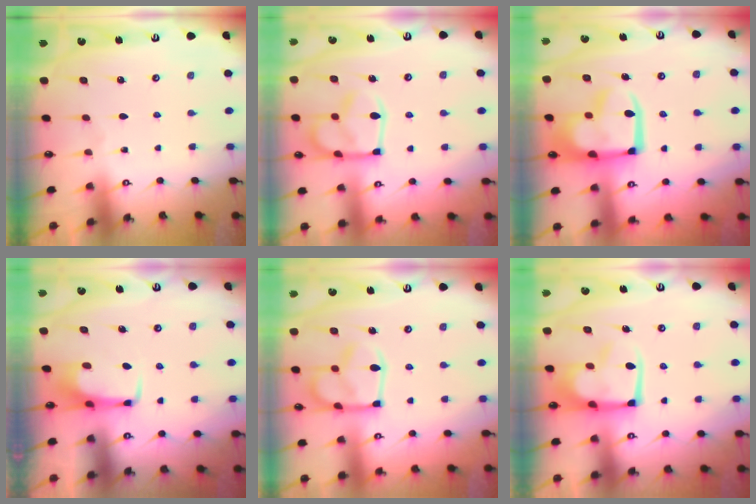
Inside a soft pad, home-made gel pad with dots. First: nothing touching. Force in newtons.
{"total": 13.0, "press": 13.0, "slide": 1.1}
{"total": 10.0, "press": 9.8, "slide": 1.6}
{"total": 2.9, "press": 2.9, "slide": 0.4}
{"total": 13.0, "press": 13.0, "slide": 1.1}
{"total": 5.8, "press": 5.7, "slide": 1.1}